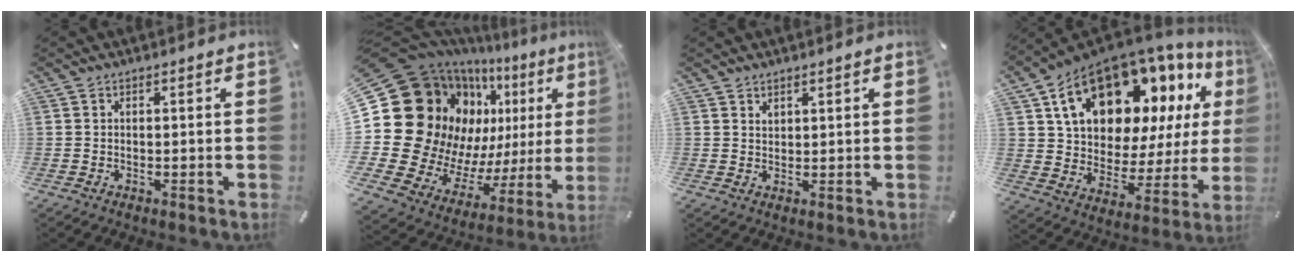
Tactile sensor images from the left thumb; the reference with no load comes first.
{"total": 24.8, "force": [5.9, 19.2, 14.5], "torque": [-0.210, -0.121, 0.163]}
{"total": 1.5, "force": [1.3, 0.7, 0.2], "torque": [0.004, -0.006, 0.024]}
{"total": 19.9, "force": [11.7, 11.6, 11.2], "torque": [-0.180, -0.071, 0.206]}